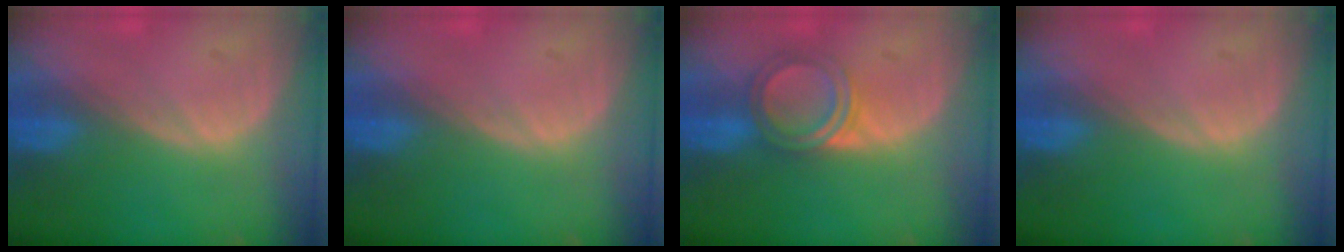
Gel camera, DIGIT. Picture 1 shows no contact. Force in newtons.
{"total": 0.0}
{"total": 4.9, "press": 4.6, "slide": 1.4}
{"total": 0.0}